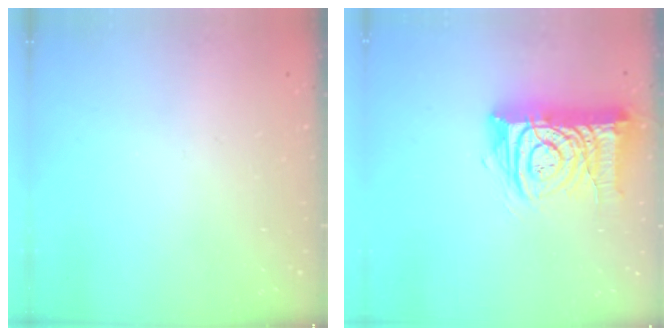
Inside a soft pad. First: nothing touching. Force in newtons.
{"total": 12.7, "press": 12.6, "slide": 1.9}